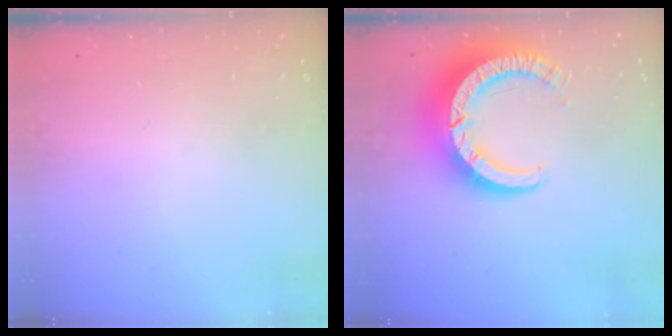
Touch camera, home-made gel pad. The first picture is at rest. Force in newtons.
{"total": 13.2, "press": 13.2, "slide": 1.3}